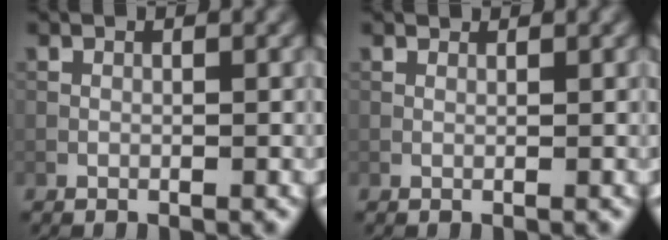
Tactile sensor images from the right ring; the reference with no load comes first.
{"total": 0.9, "force": [0.8, 0.2, 0.3], "torque": [-0.015, -0.005, 0.007]}